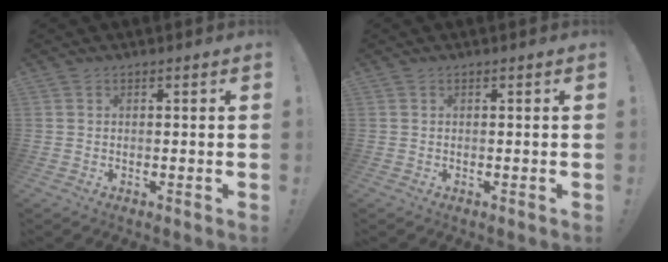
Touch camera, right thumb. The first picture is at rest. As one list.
[{"total": 0.0}]